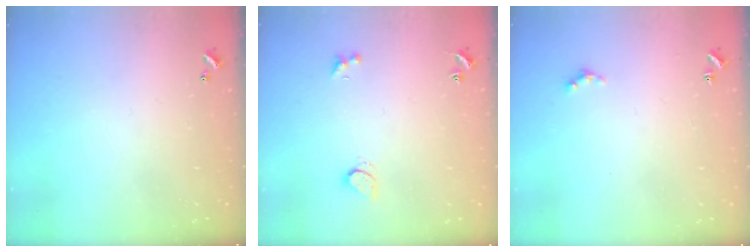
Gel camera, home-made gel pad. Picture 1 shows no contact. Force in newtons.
{"total": 1.8, "press": 1.7, "slide": 0.5}
{"total": 1.5, "press": 1.4, "slide": 0.3}